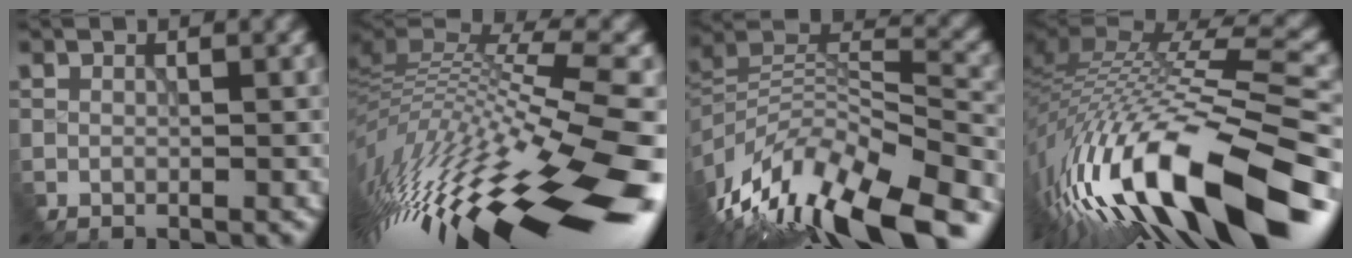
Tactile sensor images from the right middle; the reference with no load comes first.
{"total": 15.4, "force": [-2.1, 3.7, 14.8], "torque": [-0.267, -0.006, -0.033]}
{"total": 12.3, "force": [-7.4, 4.5, 8.7], "torque": [-0.203, 0.009, -0.124]}
{"total": 15.7, "force": [-7.6, 3.6, 13.3], "torque": [-0.253, 0.006, -0.133]}